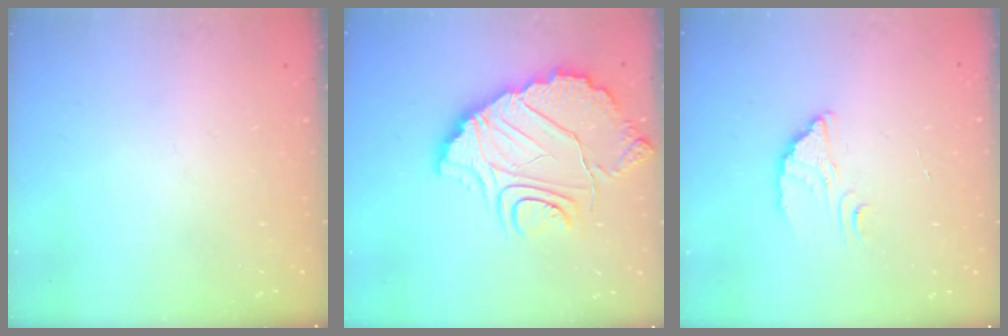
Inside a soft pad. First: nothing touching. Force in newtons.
{"total": 14.3, "press": 14.2, "slide": 1.1}
{"total": 2.6, "press": 2.6, "slide": 0.1}